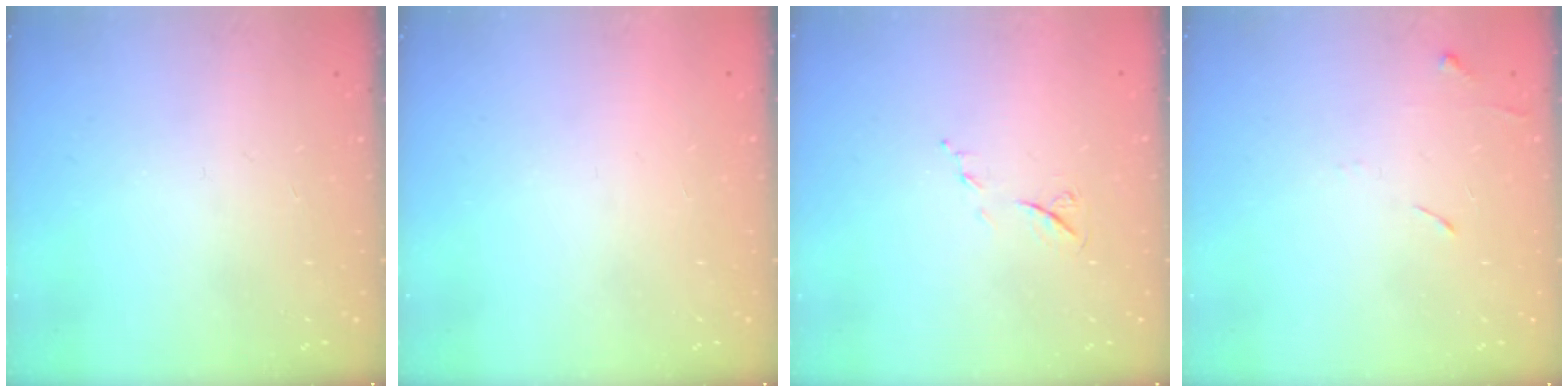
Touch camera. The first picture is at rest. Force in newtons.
{"total": 1.5, "press": 1.5, "slide": 0.1}
{"total": 6.1, "press": 5.9, "slide": 1.5}
{"total": 5.4, "press": 5.4, "slide": 0.7}